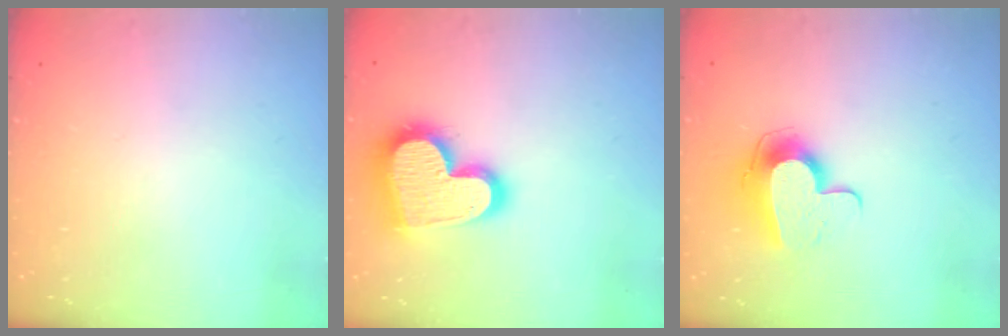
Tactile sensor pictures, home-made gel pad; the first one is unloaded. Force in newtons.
{"total": 21.5, "press": 21.4, "slide": 1.5}
{"total": 10.7, "press": 10.6, "slide": 0.7}